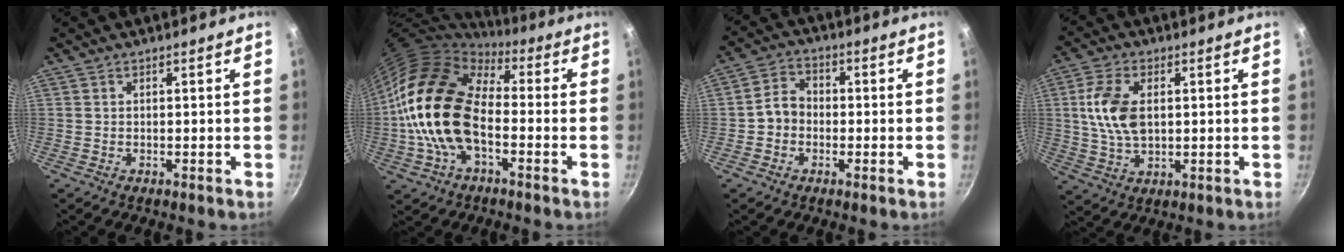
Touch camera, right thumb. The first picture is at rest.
{"total": 18.7, "force": [-2.1, 11.6, 14.5], "torque": [-0.248, 0.029, -0.053]}
{"total": 5.5, "force": [-0.9, 4.6, 2.8], "torque": [-0.021, 0.020, -0.029]}
{"total": 10.2, "force": [1.6, 6.0, 8.1], "torque": [-0.152, -0.002, 0.030]}